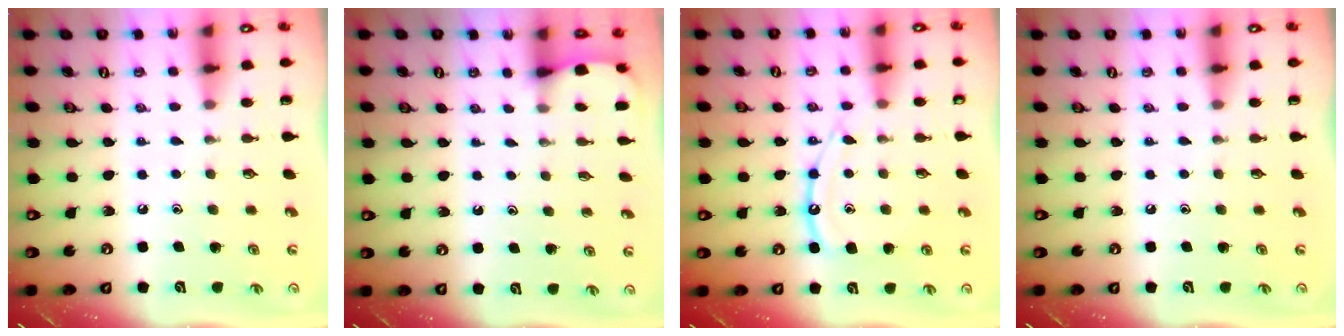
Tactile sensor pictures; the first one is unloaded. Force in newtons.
{"total": 1.2, "press": 1.2, "slide": 0.0}
{"total": 12.6, "press": 12.5, "slide": 1.2}
{"total": 0.0}